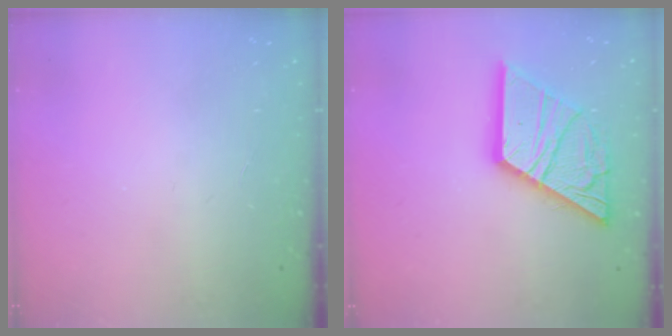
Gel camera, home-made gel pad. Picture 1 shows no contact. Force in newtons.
{"total": 21.8, "press": 21.7, "slide": 2.4}